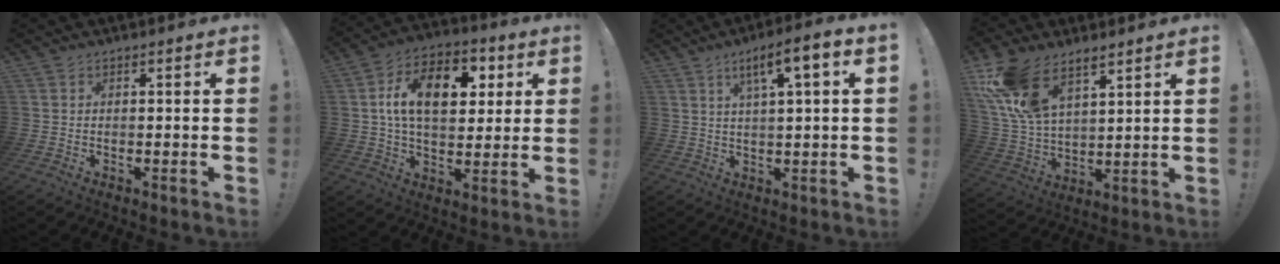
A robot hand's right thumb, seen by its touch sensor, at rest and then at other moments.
{"total": 17.1, "force": [4.3, 10.6, 12.8], "torque": [-0.196, 0.001, 0.073]}
{"total": 8.0, "force": [3.0, 1.1, 7.3], "torque": [-0.115, -0.008, 0.044]}
{"total": 16.0, "force": [10.1, 8.3, 9.1], "torque": [-0.192, -0.055, 0.192]}